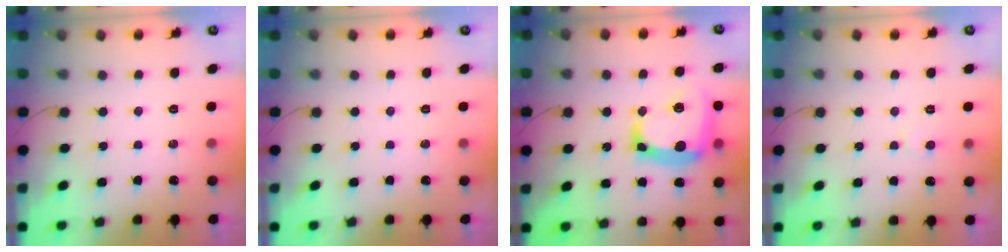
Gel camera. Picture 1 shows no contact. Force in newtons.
{"total": 0.0}
{"total": 18.5, "press": 18.5, "slide": 1.3}
{"total": 4.4, "press": 4.3, "slide": 0.5}